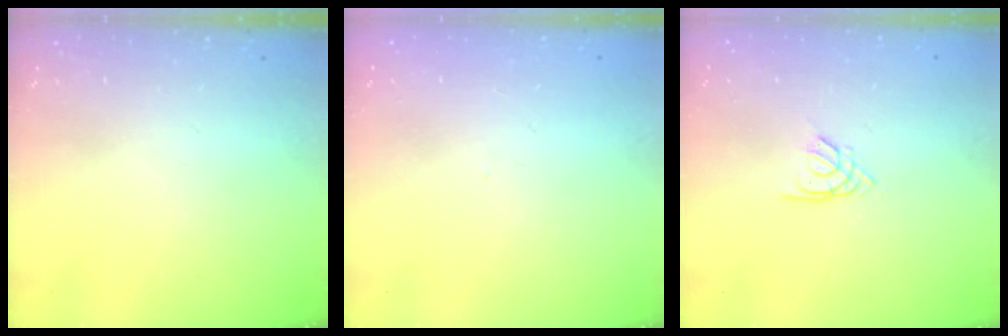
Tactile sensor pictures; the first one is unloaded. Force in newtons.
{"total": 0.0}
{"total": 2.5, "press": 2.4, "slide": 0.5}